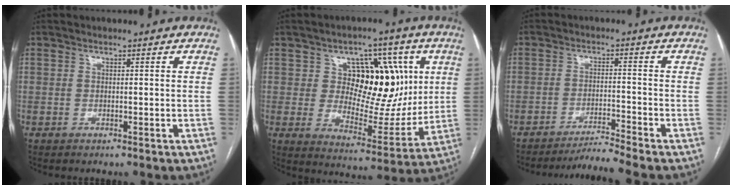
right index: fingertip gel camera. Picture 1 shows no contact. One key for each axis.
{"total": 15.0, "fx": 4.2, "fy": 8.7, "fz": 11.5, "tx": -0.148, "ty": 0.024, "tz": 0.078}
{"total": 5.6, "fx": -4.9, "fy": -2.7, "fz": 0.6, "tx": -0.016, "ty": -0.016, "tz": -0.086}